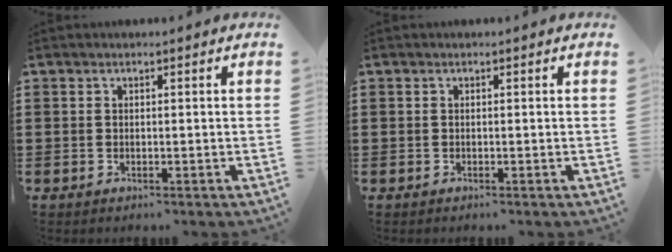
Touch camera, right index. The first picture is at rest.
{"total": 0.0}